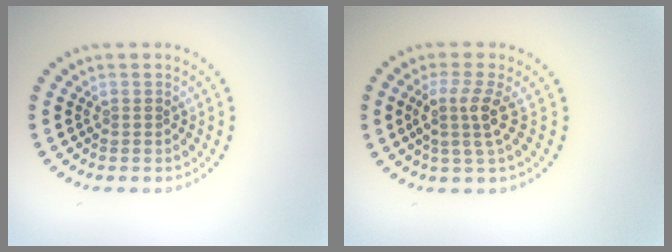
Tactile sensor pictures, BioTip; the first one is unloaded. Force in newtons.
{"total": 3.0, "press": 2.3, "slide": 1.9}